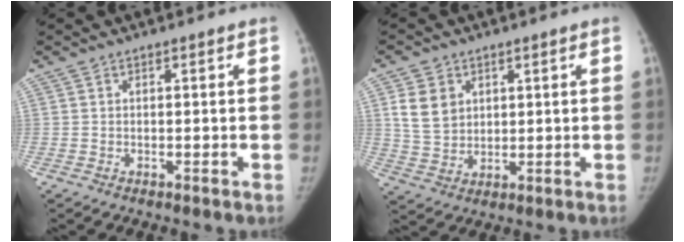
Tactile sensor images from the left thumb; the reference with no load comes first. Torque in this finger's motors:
{"motor_torque": [-0.24, 0.27, 1.13, -0.20, 0.23]}